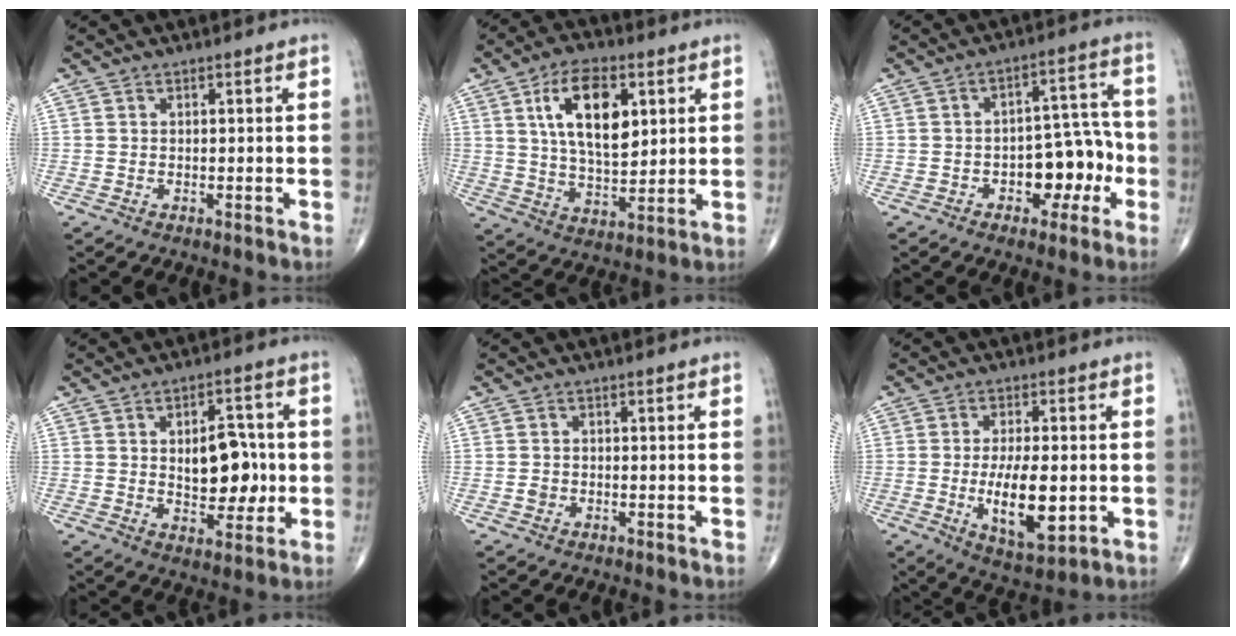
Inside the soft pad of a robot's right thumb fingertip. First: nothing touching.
{"total": 14.4, "force": [4.7, 7.3, 11.5], "torque": [-0.181, -0.017, 0.087]}
{"total": 10.3, "force": [-3.1, 6.1, 7.7], "torque": [-0.065, 0.048, -0.041]}
{"total": 10.7, "force": [0.3, 6.2, 8.7], "torque": [-0.088, 0.003, 0.012]}
{"total": 1.0, "force": [-0.3, 0.9, 0.4], "torque": [-0.002, 0.003, -0.004]}
{"total": 11.8, "force": [-1.7, 4.9, 10.6], "torque": [-0.167, -0.015, -0.019]}